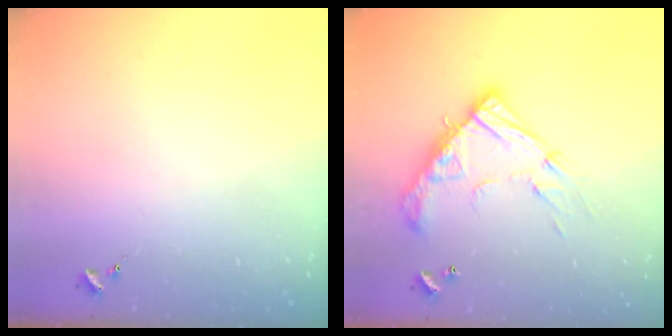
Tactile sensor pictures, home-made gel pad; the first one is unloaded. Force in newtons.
{"total": 17.3, "press": 17.3, "slide": 1.4}